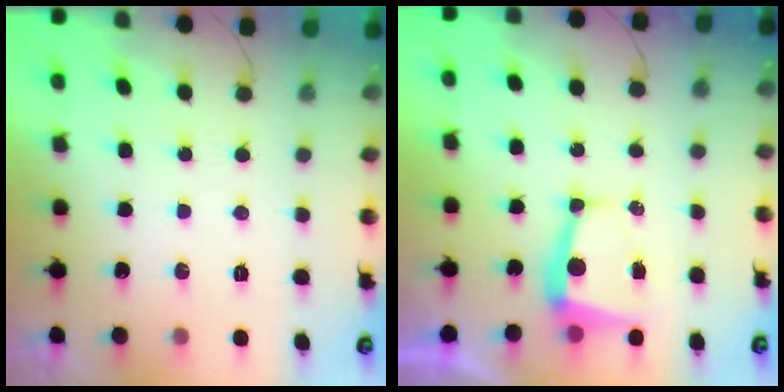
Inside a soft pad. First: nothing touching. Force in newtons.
{"total": 5.8, "press": 5.8, "slide": 0.4}